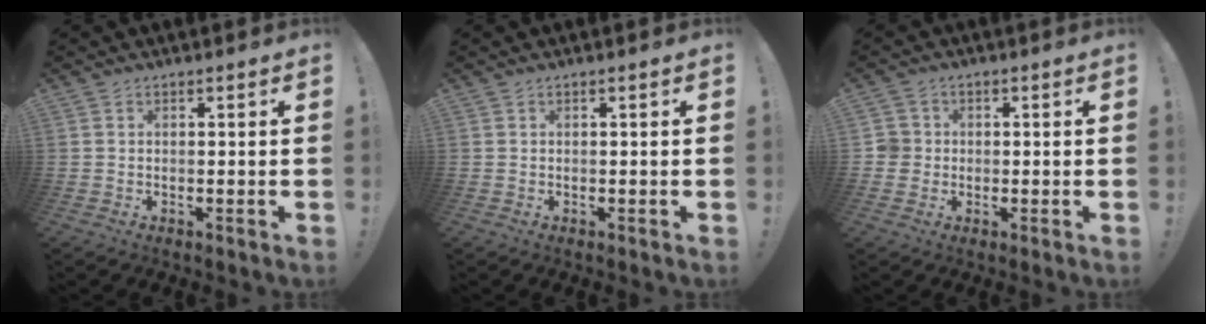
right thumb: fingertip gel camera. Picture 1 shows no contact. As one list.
[{"total": 0.0}, {"total": 4.1, "force": [-0.2, 4.0, 1.1], "torque": [-0.019, 0.006, -0.004]}]